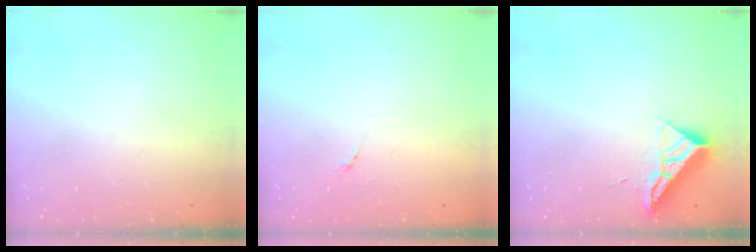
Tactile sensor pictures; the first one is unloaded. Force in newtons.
{"total": 5.7, "press": 5.6, "slide": 0.6}
{"total": 10.2, "press": 10.2, "slide": 0.5}